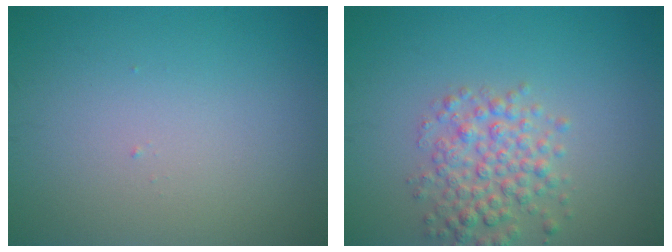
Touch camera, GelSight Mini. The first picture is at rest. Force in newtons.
{"total": 3.8, "press": 3.8, "slide": 0.1}